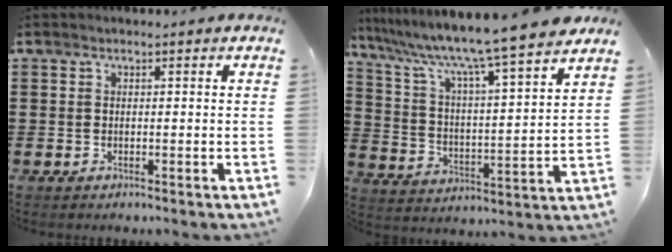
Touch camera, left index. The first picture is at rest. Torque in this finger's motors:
{"motor_torque": [1.73, 0.41, 1.05, 0.21]}